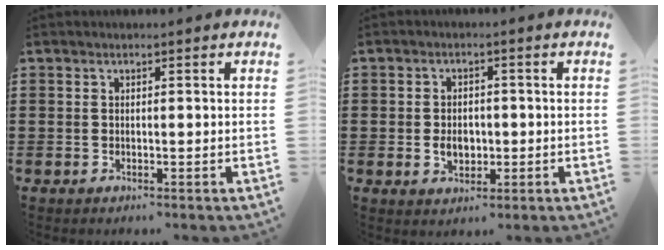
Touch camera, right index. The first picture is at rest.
{"total": 3.5, "force": [-0.5, 2.6, 2.2], "torque": [-0.040, 0.002, -0.013]}